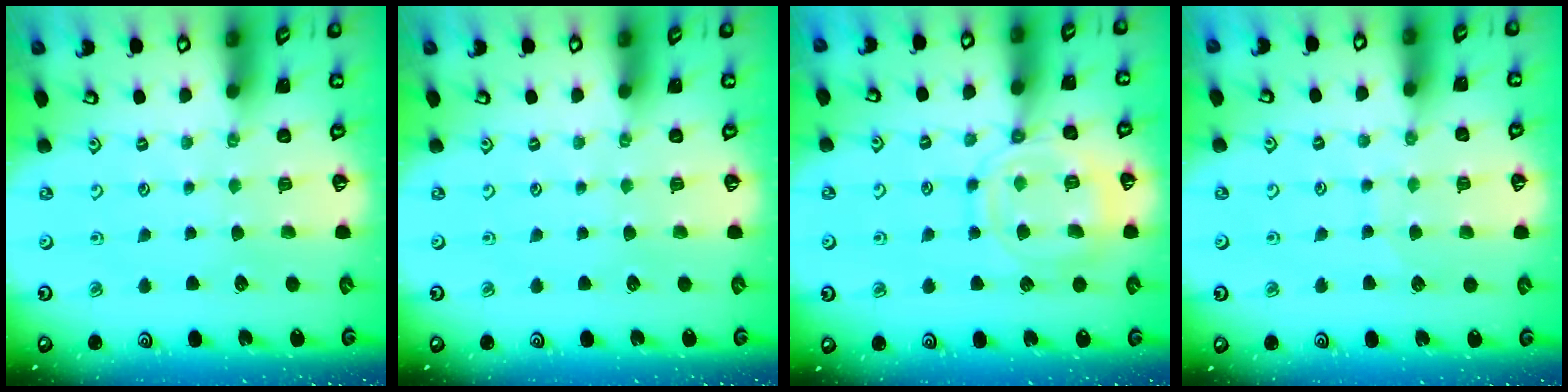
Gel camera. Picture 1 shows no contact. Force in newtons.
{"total": 0.0}
{"total": 11.9, "press": 11.9, "slide": 0.7}
{"total": 5.9, "press": 5.9, "slide": 0.4}